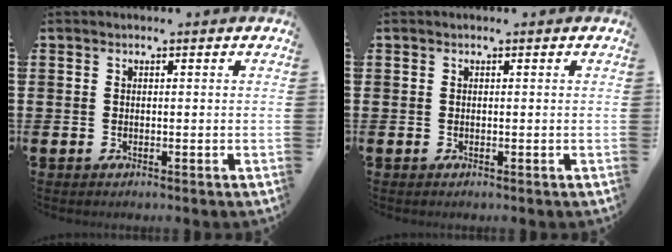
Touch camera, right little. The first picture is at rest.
{"total": 0.0}